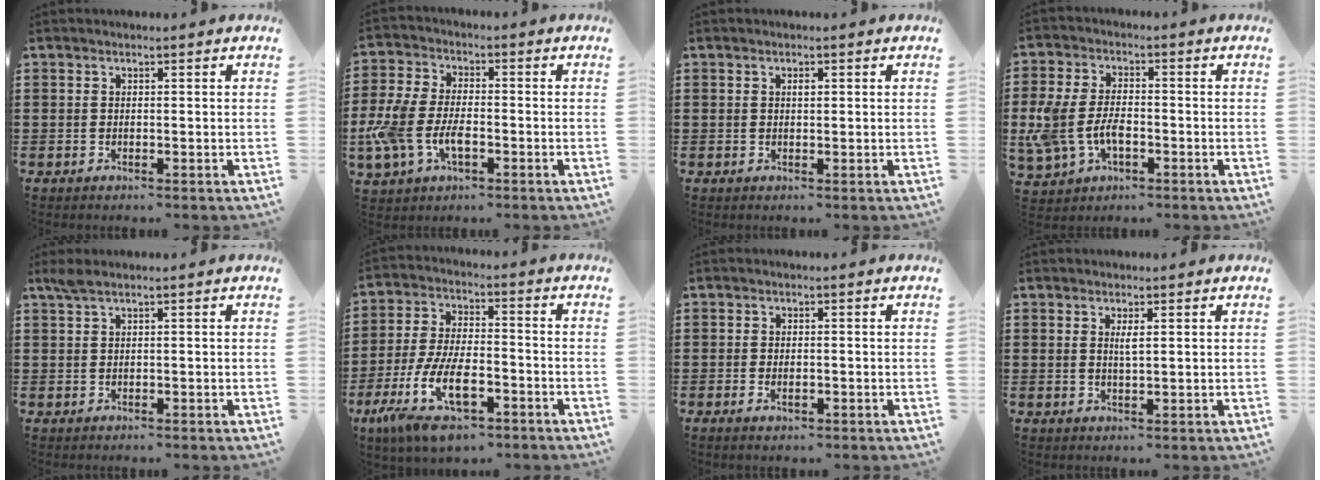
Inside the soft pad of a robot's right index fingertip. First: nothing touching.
{"total": 7.4, "force": [-2.6, 4.1, 5.6], "torque": [-0.154, -0.006, -0.059]}
{"total": 0.7, "force": [0.2, 0.3, 0.6], "torque": [-0.013, 0.000, 0.003]}
{"total": 7.1, "force": [-1.8, 4.4, 5.2], "torque": [-0.144, -0.004, -0.044]}
{"total": 1.0, "force": [0.4, 0.2, 0.9], "torque": [-0.019, -0.001, 0.007]}
{"total": 11.8, "force": [-6.4, 4.7, 8.8], "torque": [-0.198, 0.000, -0.123]}
{"total": 1.6, "force": [-0.6, 0.6, 1.4], "torque": [-0.027, -0.002, -0.011]}
{"total": 1.6, "force": [0.5, 0.2, 1.5], "torque": [-0.029, 0.001, 0.007]}